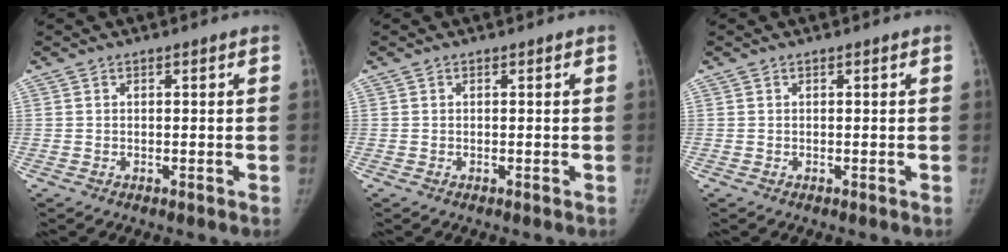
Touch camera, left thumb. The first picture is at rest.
{"total": 0.0}
{"total": 0.0}